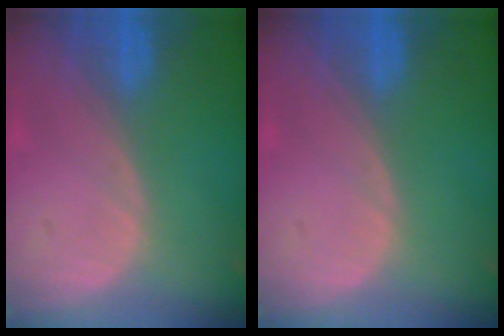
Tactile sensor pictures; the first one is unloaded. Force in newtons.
{"total": 0.0}